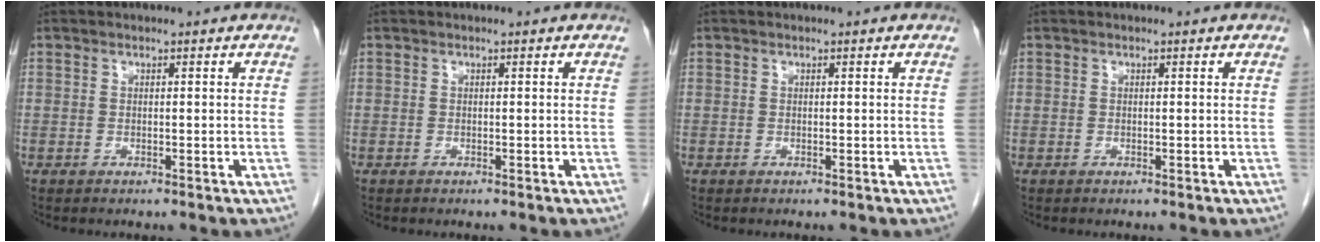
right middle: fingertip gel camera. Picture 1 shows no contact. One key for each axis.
{"total": 0.0}
{"total": 0.0}
{"total": 0.0}